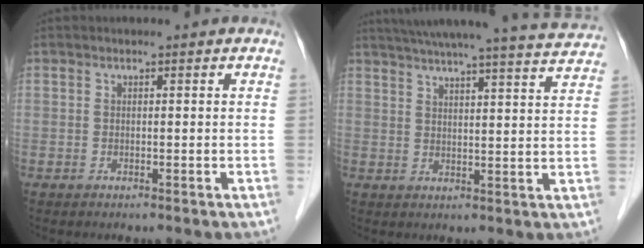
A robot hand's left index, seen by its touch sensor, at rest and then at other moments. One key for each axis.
{"total": 22.0, "fx": 20.5, "fy": 0.6, "fz": 8.0, "tx": -0.127, "ty": -0.016, "tz": 0.254}